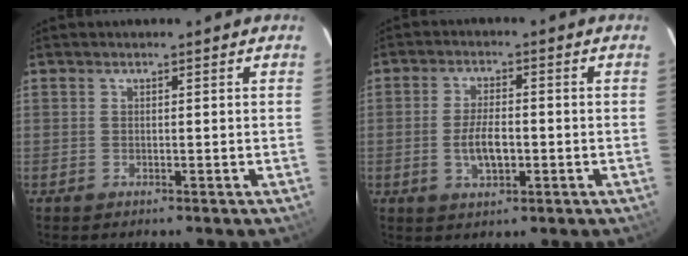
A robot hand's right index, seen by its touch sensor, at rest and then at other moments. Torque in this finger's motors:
{"motor_torque": [0.18, -0.11, 0.37, 0.05]}